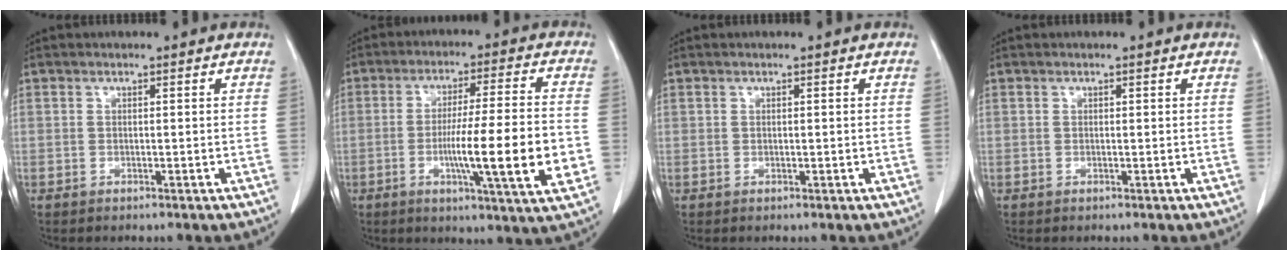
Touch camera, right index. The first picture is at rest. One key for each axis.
{"total": 14.6, "fx": -3.0, "fy": 0.1, "fz": 14.3, "tx": -0.228, "ty": -0.012, "tz": -0.051}
{"total": 0.0}
{"total": 0.0}